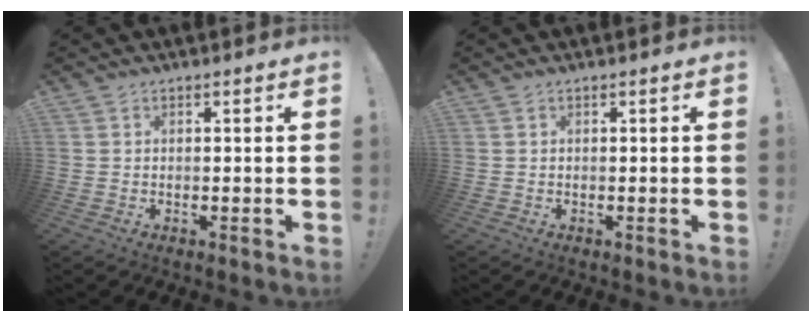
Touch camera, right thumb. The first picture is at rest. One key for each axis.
{"total": 0.0}